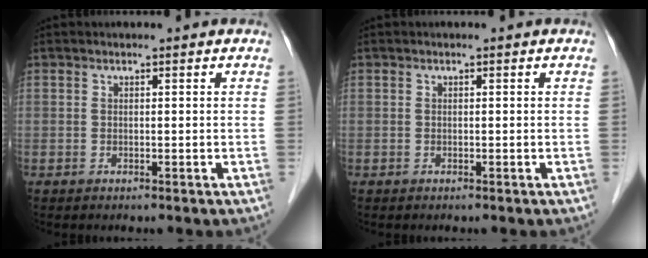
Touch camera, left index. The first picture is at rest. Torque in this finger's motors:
{"motor_torque": [0.04, 0.04, 0.00, 0.00]}